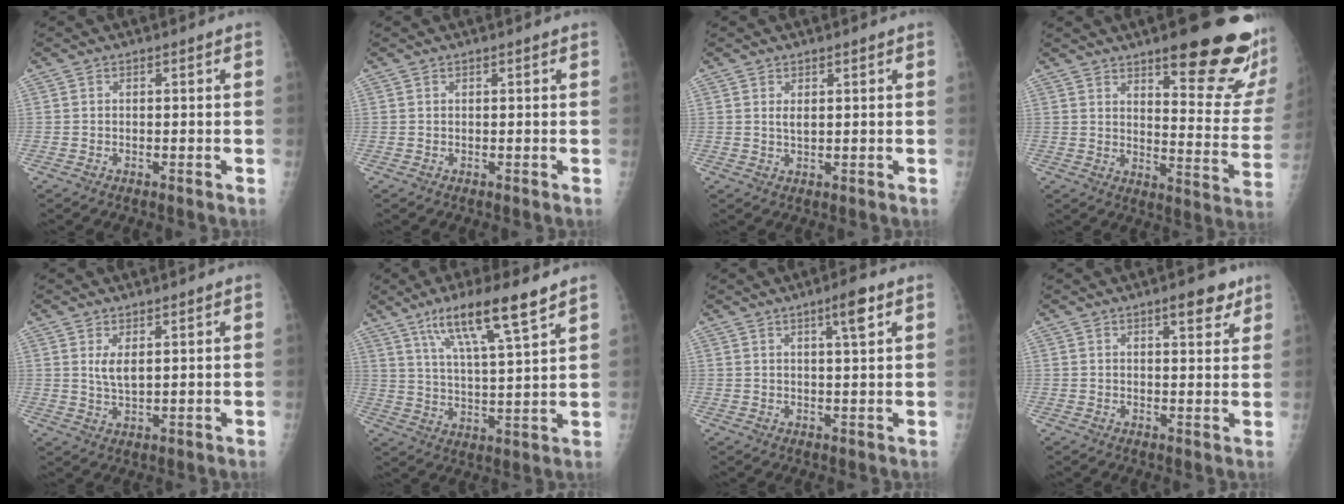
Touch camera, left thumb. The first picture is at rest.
{"total": 0.0}
{"total": 1.6, "force": [0.8, 0.6, 1.3], "torque": [-0.021, -0.007, 0.016]}
{"total": 22.0, "force": [13.7, 5.4, 16.4], "torque": [-0.178, -0.086, 0.184]}
{"total": 3.5, "force": [1.4, 1.3, 2.9], "torque": [-0.052, -0.015, 0.033]}
{"total": 13.5, "force": [8.4, 1.7, 10.4], "torque": [-0.183, -0.032, 0.153]}
{"total": 5.3, "force": [2.8, 0.4, 4.4], "torque": [-0.069, -0.011, 0.045]}
{"total": 5.4, "force": [3.4, 1.9, 3.8], "torque": [-0.034, -0.015, 0.042]}